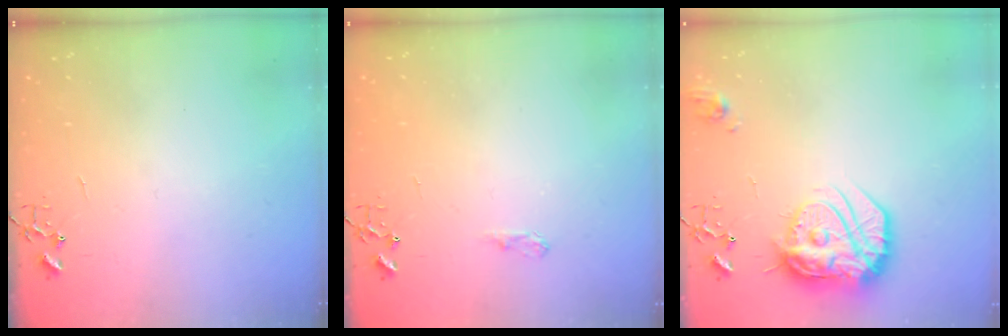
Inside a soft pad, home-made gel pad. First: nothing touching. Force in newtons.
{"total": 6.8, "press": 6.8, "slide": 0.6}
{"total": 19.3, "press": 19.2, "slide": 1.7}